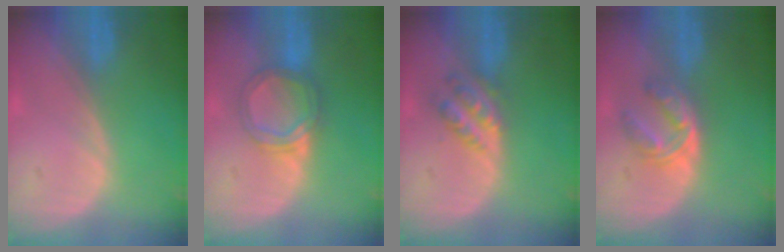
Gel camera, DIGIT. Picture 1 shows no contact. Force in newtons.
{"total": 5.3, "press": 5.0, "slide": 1.9}
{"total": 4.6, "press": 4.1, "slide": 2.2}
{"total": 6.0, "press": 4.8, "slide": 3.5}